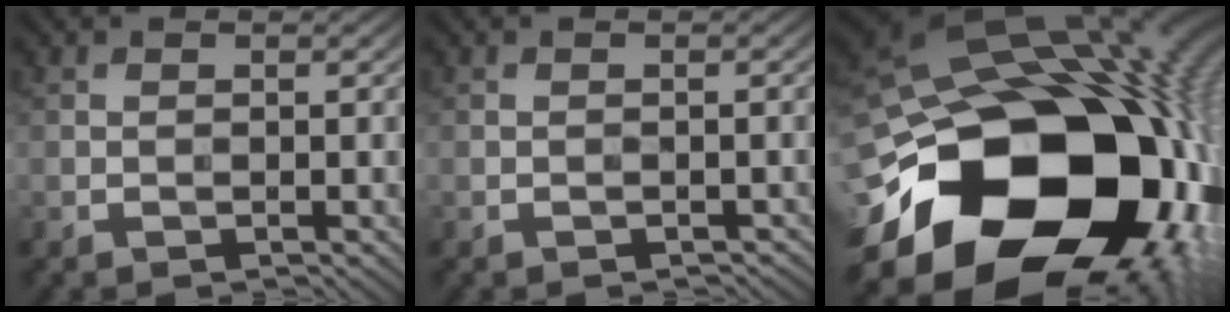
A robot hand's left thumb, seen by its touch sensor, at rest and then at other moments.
{"total": 1.2, "force": [-0.8, 0.6, 0.7], "torque": [-0.014, -0.001, -0.007]}
{"total": 24.0, "force": [-7.8, 17.0, 15.1], "torque": [-0.298, -0.051, -0.104]}